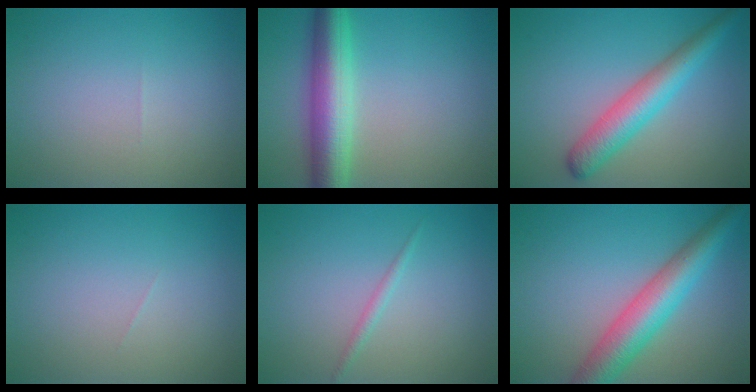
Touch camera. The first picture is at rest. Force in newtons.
{"total": 6.7, "press": 6.7, "slide": 0.2}
{"total": 4.7, "press": 4.7, "slide": 0.1}
{"total": 0.0}
{"total": 0.9, "press": 0.9, "slide": 0.1}
{"total": 6.4, "press": 6.4, "slide": 0.1}